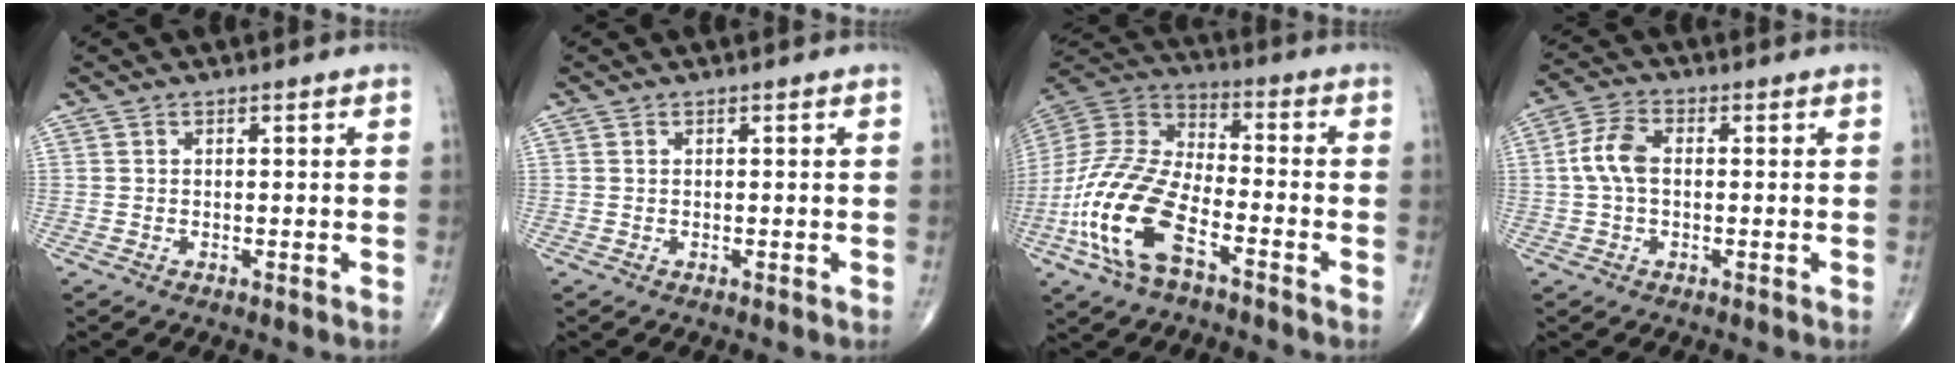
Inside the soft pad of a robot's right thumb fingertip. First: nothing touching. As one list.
[{"total": 0.0}, {"total": 18.6, "force": [-7.9, 8.4, 14.5], "torque": [-0.311, 0.038, -0.157]}, {"total": 6.2, "force": [0.1, 3.6, 5.0], "torque": [-0.110, 0.018, -0.005]}]